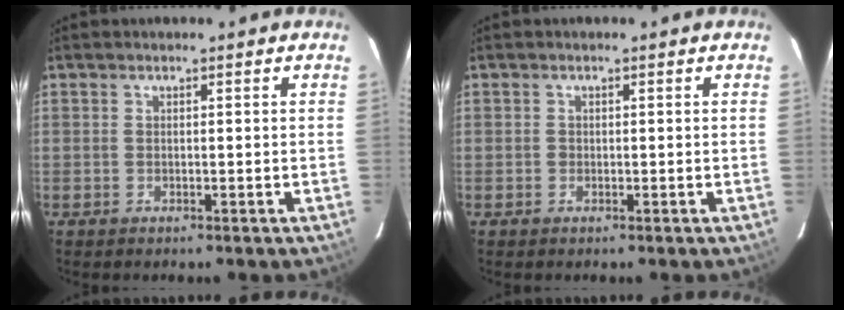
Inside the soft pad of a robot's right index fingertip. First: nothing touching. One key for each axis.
{"total": 0.5, "fx": -0.2, "fy": 0.5, "fz": 0.0, "tx": 0.003, "ty": 0.000, "tz": -0.004}